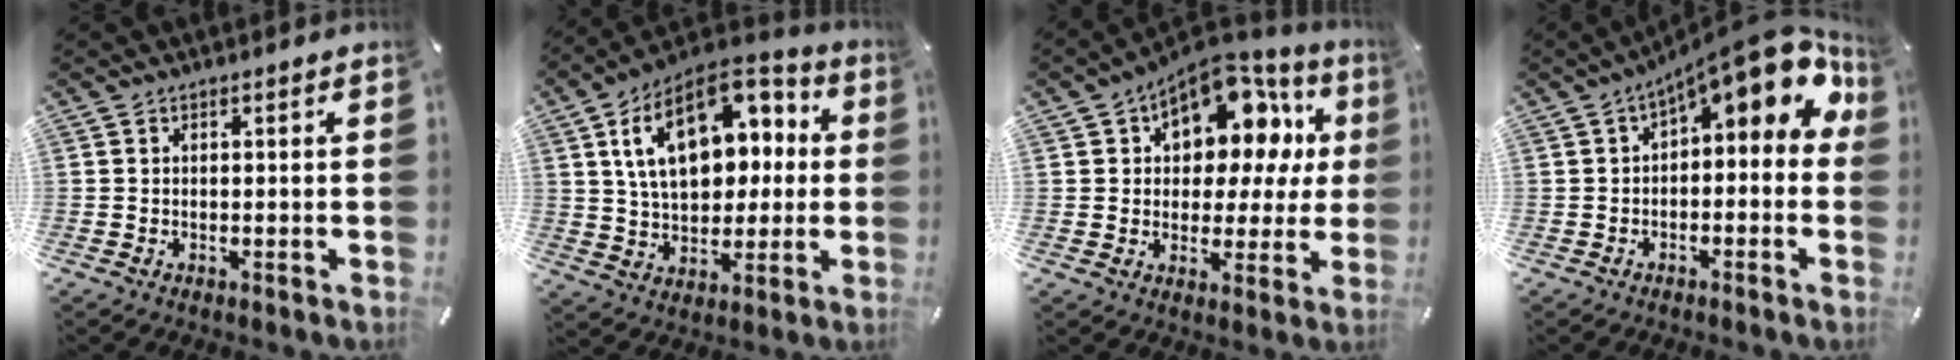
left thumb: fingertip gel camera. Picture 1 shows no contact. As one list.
[{"total": 20.3, "force": [6.4, 13.5, 13.8], "torque": [-0.248, -0.018, 0.113]}, {"total": 15.0, "force": [7.6, 9.2, 9.1], "torque": [-0.131, -0.057, 0.128]}, {"total": 12.4, "force": [5.5, 5.2, 9.8], "torque": [-0.133, -0.047, 0.094]}]